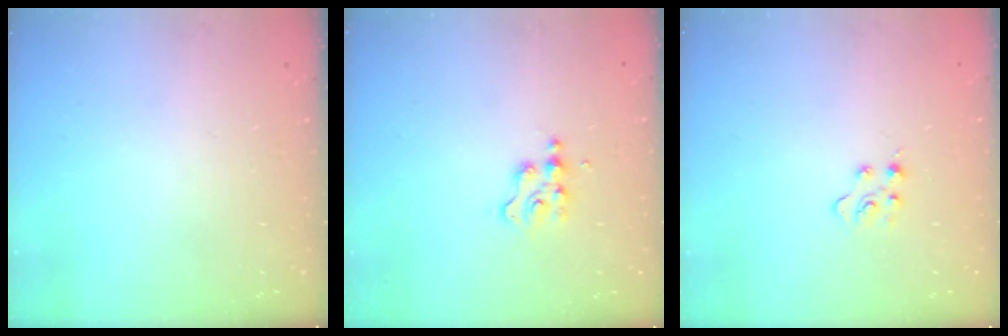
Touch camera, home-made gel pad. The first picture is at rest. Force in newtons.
{"total": 2.8, "press": 2.8, "slide": 0.2}
{"total": 2.9, "press": 2.9, "slide": 0.3}